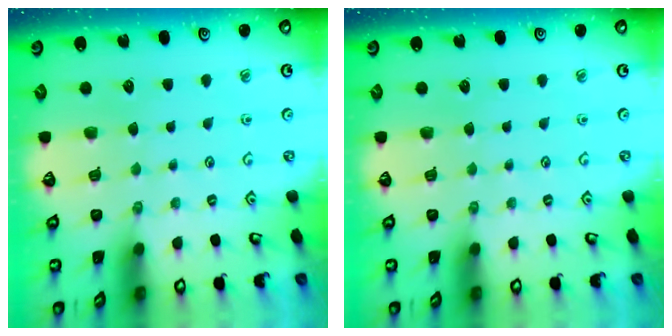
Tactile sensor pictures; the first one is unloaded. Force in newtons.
{"total": 0.0}